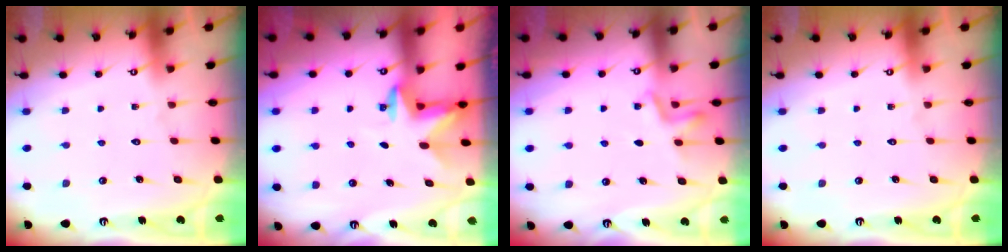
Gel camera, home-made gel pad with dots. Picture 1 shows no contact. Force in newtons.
{"total": 2.8, "press": 2.8, "slide": 0.7}
{"total": 5.1, "press": 4.9, "slide": 1.5}
{"total": 0.0}